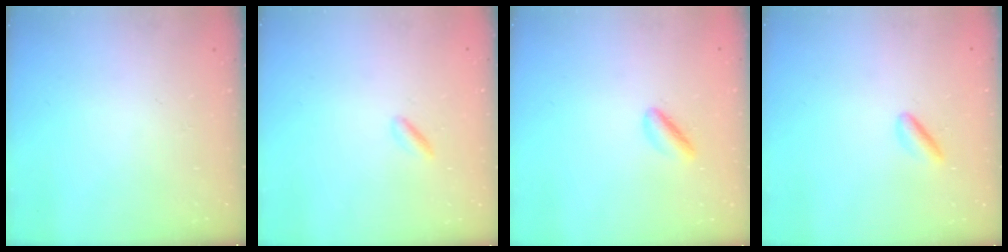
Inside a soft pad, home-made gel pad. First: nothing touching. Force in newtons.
{"total": 0.9, "press": 0.6, "slide": 0.7}
{"total": 3.6, "press": 3.3, "slide": 1.4}
{"total": 2.8, "press": 2.6, "slide": 0.9}